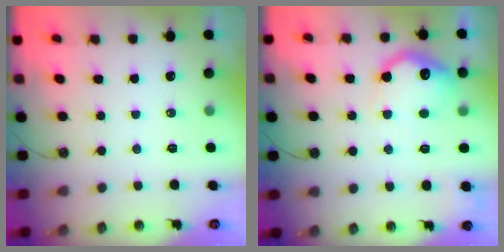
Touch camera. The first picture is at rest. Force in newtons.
{"total": 16.1, "press": 16.0, "slide": 1.0}